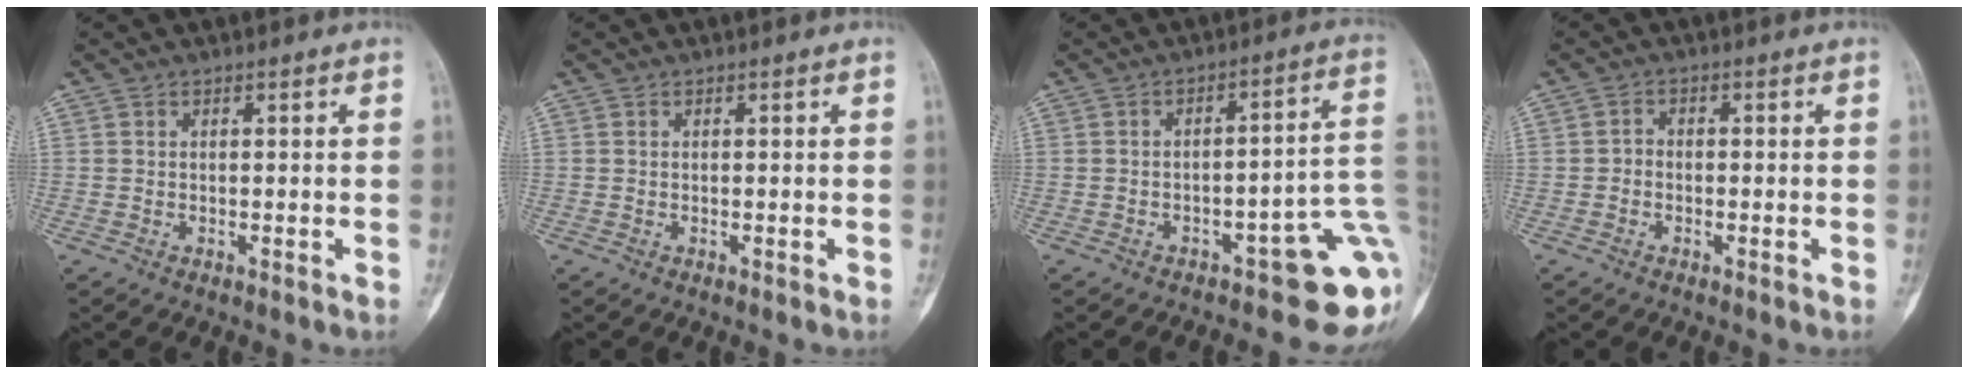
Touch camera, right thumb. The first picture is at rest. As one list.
[{"total": 0.0}, {"total": 14.3, "force": [-5.5, 5.7, 11.9], "torque": [-0.084, 0.060, -0.062]}, {"total": 1.4, "force": [-0.6, 1.1, 0.6], "torque": [0.001, 0.007, -0.017]}]